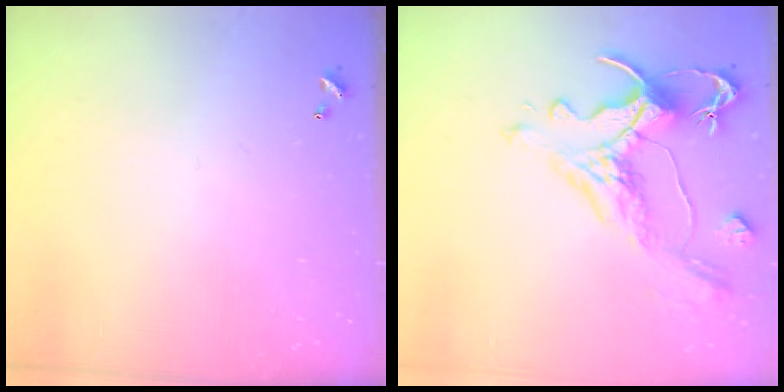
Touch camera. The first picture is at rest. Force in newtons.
{"total": 1.8, "press": 0.9, "slide": 1.5}